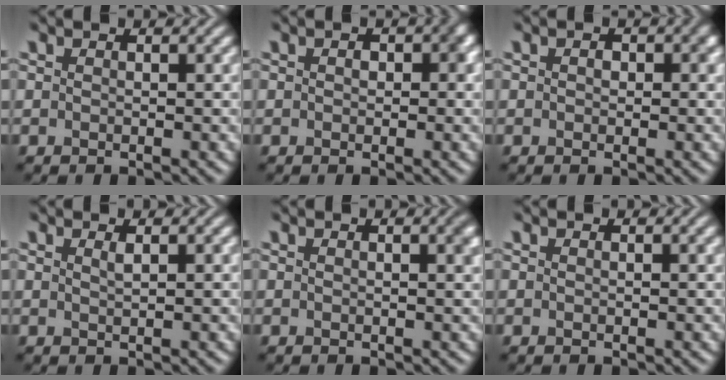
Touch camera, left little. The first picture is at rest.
{"total": 1.7, "force": [0.2, 1.2, 1.3], "torque": [-0.016, 0.001, -0.001]}
{"total": 1.4, "force": [0.2, 1.0, 0.9], "torque": [-0.011, 0.000, -0.002]}
{"total": 0.8, "force": [0.5, 0.2, 0.6], "torque": [-0.007, 0.001, 0.008]}
{"total": 1.5, "force": [0.5, 0.5, 1.4], "torque": [-0.011, 0.005, 0.004]}
{"total": 0.7, "force": [0.4, 0.1, 0.5], "torque": [-0.005, 0.005, 0.004]}